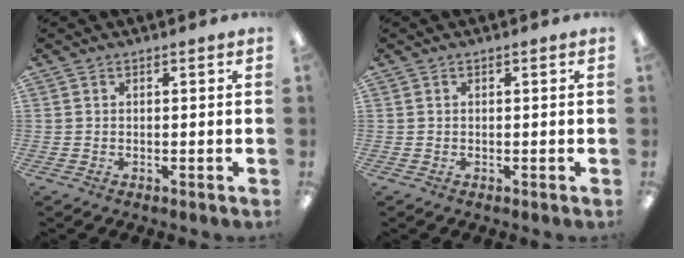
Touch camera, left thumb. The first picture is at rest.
{"total": 0.0}